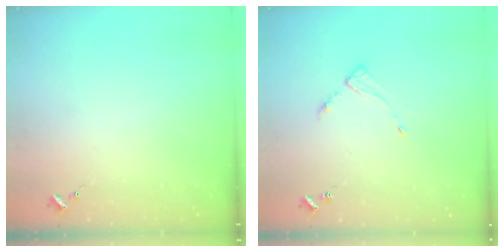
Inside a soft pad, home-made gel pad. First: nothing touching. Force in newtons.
{"total": 3.5, "press": 3.5, "slide": 0.4}